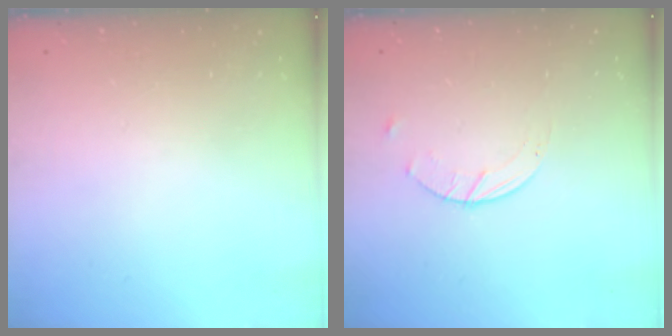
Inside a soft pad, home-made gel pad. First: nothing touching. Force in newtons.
{"total": 2.0, "press": 2.0, "slide": 0.3}